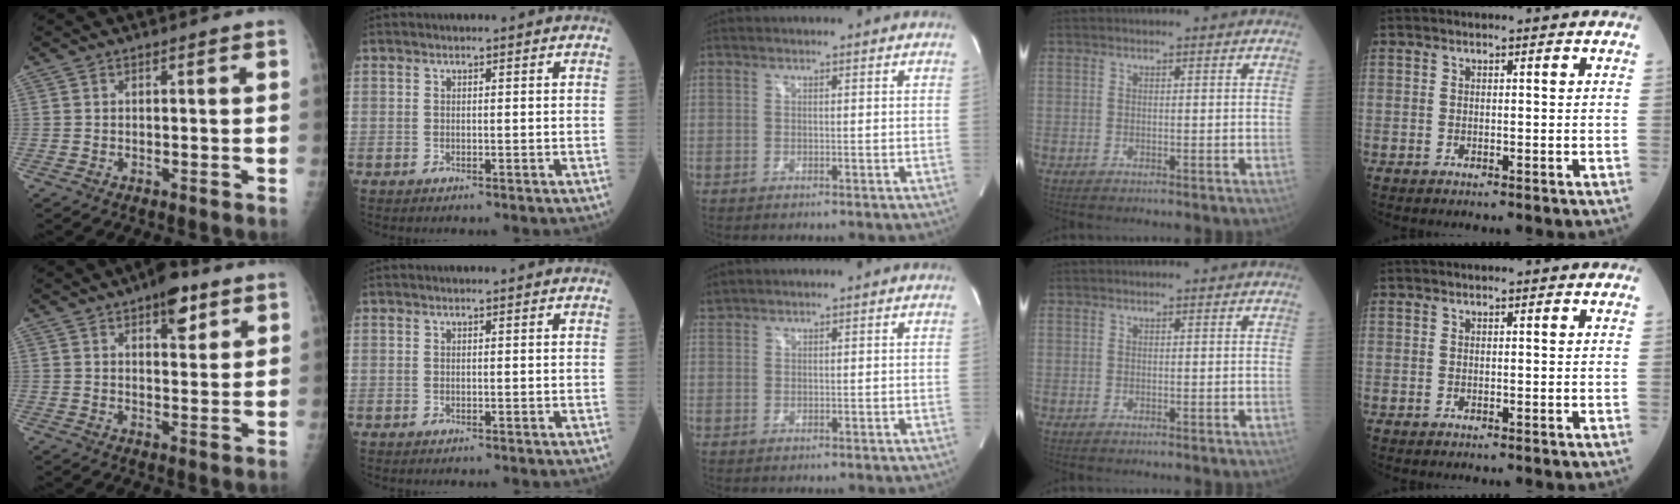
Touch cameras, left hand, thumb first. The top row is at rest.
{"thumb": {"total": 7.2, "force": [4.2, 3.2, 4.9], "torque": [-0.044, -0.018, 0.053]}, "middle": {"total": 1.0, "force": [1.0, 0.1, -0.1], "torque": [-0.007, 0.012, 0.026]}}